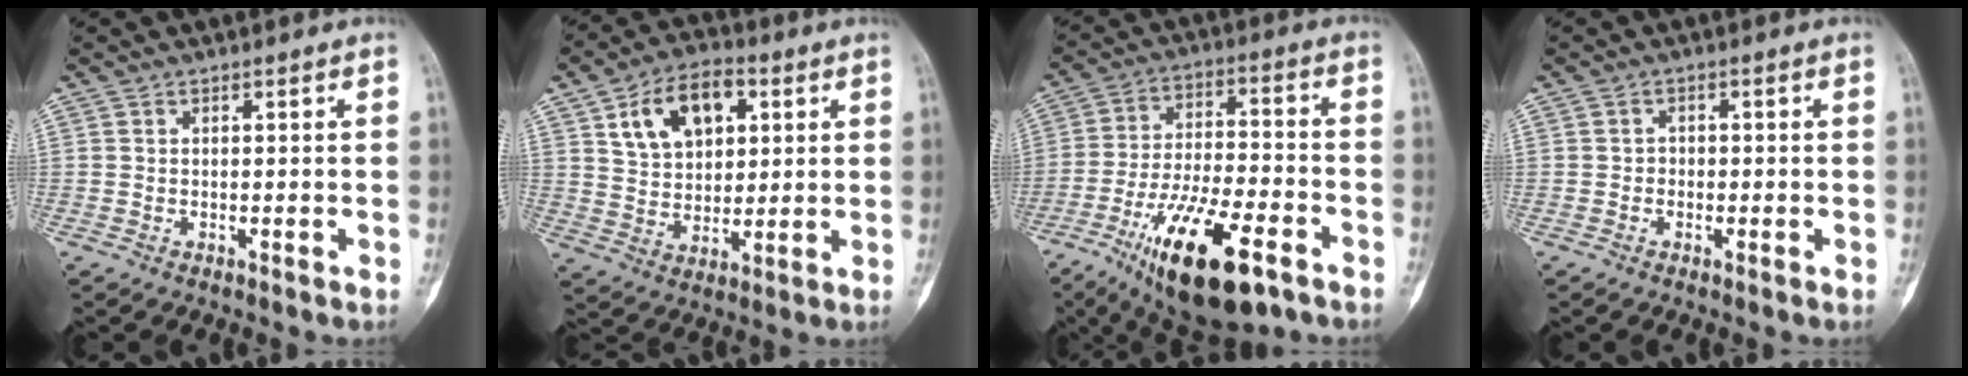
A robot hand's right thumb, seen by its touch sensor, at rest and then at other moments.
{"total": 13.1, "force": [5.0, 8.4, 8.8], "torque": [-0.118, -0.005, 0.088]}
{"total": 19.2, "force": [-10.3, 6.7, 14.7], "torque": [-0.263, 0.042, -0.168]}
{"total": 1.2, "force": [-0.4, 1.1, 0.3], "torque": [0.011, 0.007, -0.011]}